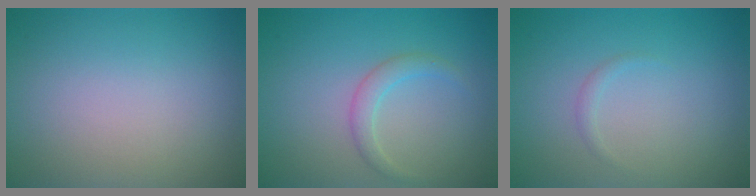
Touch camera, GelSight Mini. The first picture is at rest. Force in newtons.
{"total": 1.7, "press": 1.7, "slide": 0.1}
{"total": 0.6, "press": 0.6, "slide": 0.0}